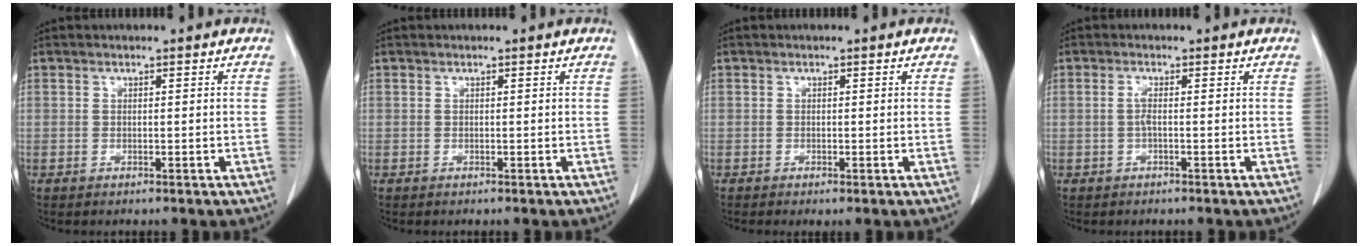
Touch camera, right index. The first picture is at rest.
{"total": 0.0}
{"total": 0.7, "force": [-0.2, 0.1, 0.7], "torque": [-0.015, -0.002, -0.001]}
{"total": 1.4, "force": [-0.2, 0.1, 1.4], "torque": [-0.030, 0.001, -0.005]}